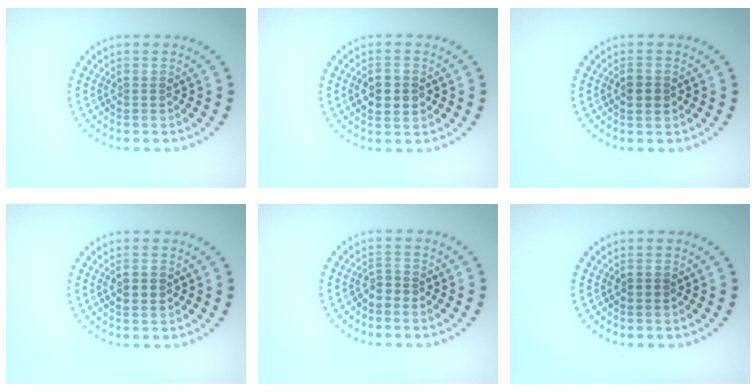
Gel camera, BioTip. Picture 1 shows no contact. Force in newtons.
{"total": 2.4, "press": 2.4, "slide": 0.1}
{"total": 1.6, "press": 1.6, "slide": 0.2}
{"total": 1.5, "press": 1.5, "slide": 0.1}
{"total": 0.9, "press": 0.6, "slide": 0.6}
{"total": 1.0, "press": 1.0, "slide": 0.0}